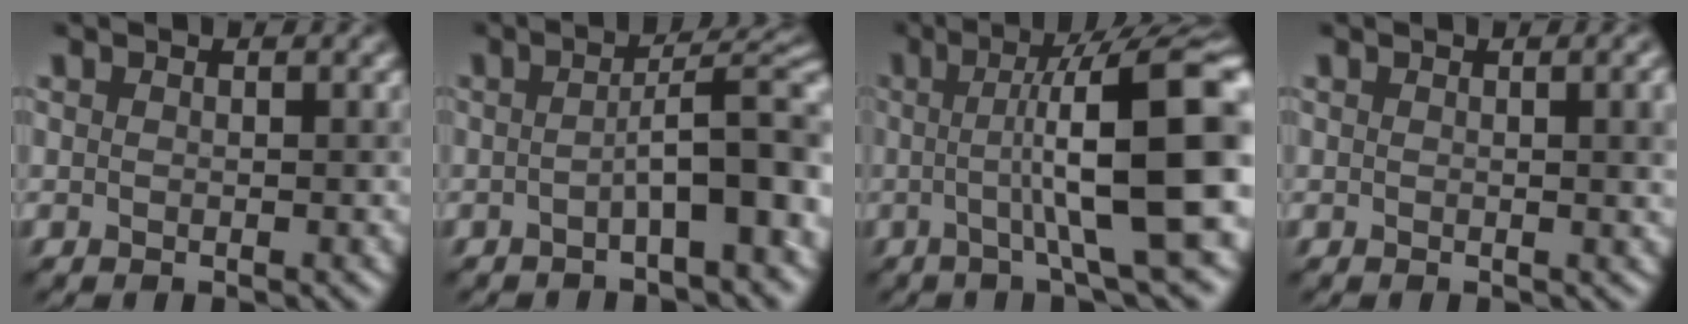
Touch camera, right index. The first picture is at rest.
{"total": 6.0, "force": [-1.2, 1.3, 5.8], "torque": [-0.077, 0.022, -0.022]}
{"total": 12.4, "force": [0.0, 2.1, 12.2], "torque": [-0.146, 0.020, -0.002]}
{"total": 3.3, "force": [0.4, 1.2, 3.0], "torque": [-0.019, 0.013, 0.000]}